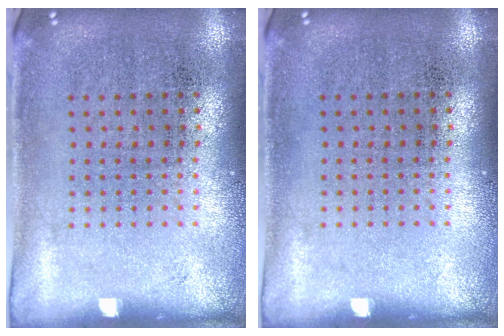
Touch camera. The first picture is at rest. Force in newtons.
{"total": 0.0}